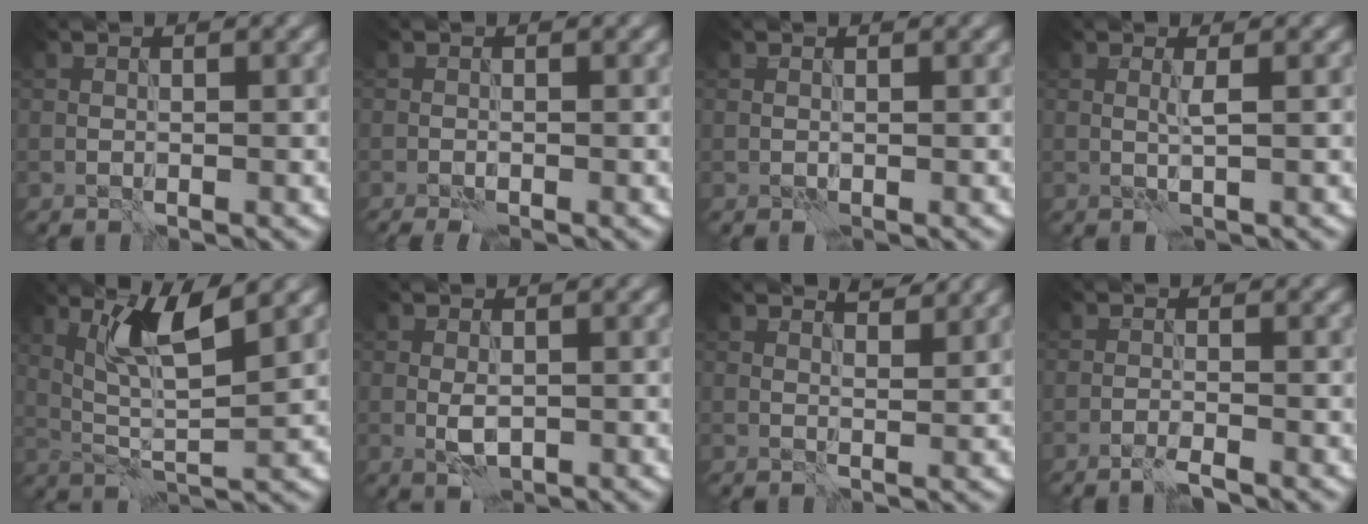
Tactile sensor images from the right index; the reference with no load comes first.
{"total": 1.3, "force": [-1.0, 0.2, 0.9], "torque": [-0.013, 0.000, -0.015]}
{"total": 0.0}
{"total": 0.9, "force": [0.2, -0.2, 0.9], "torque": [-0.023, 0.000, 0.001]}
{"total": 5.5, "force": [2.6, 0.9, 4.8], "torque": [-0.100, -0.007, 0.053]}
{"total": 2.0, "force": [-0.3, 1.0, 1.7], "torque": [-0.033, -0.002, -0.005]}
{"total": 2.0, "force": [1.8, 0.4, 0.8], "torque": [-0.013, -0.009, 0.029]}
{"total": 1.7, "force": [-1.3, 0.1, 1.1], "torque": [-0.018, 0.005, -0.033]}